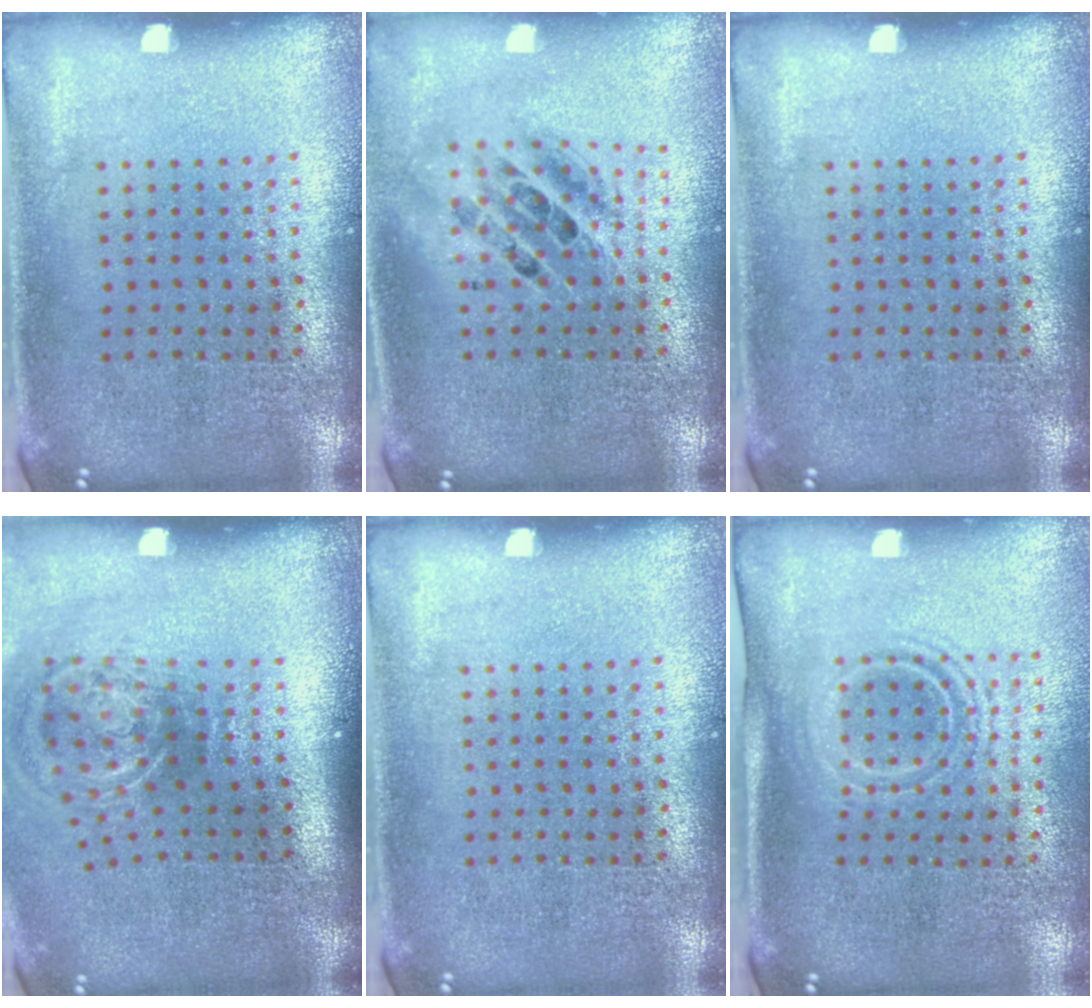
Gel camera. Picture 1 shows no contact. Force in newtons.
{"total": 1.7, "press": 1.4, "slide": 1.0}
{"total": 0.0}
{"total": 2.2, "press": 1.4, "slide": 1.7}
{"total": 0.0}
{"total": 1.5, "press": 1.1, "slide": 1.0}